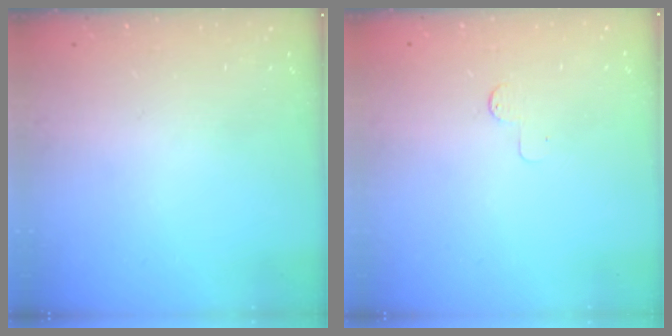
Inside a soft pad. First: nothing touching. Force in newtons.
{"total": 2.6, "press": 2.6, "slide": 0.3}